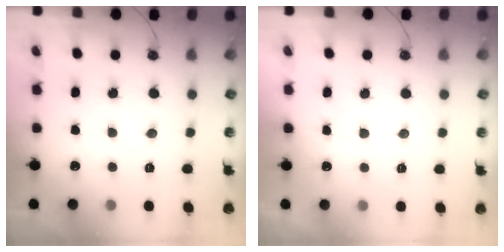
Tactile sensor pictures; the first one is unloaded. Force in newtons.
{"total": 1.9, "press": 1.9, "slide": 0.4}